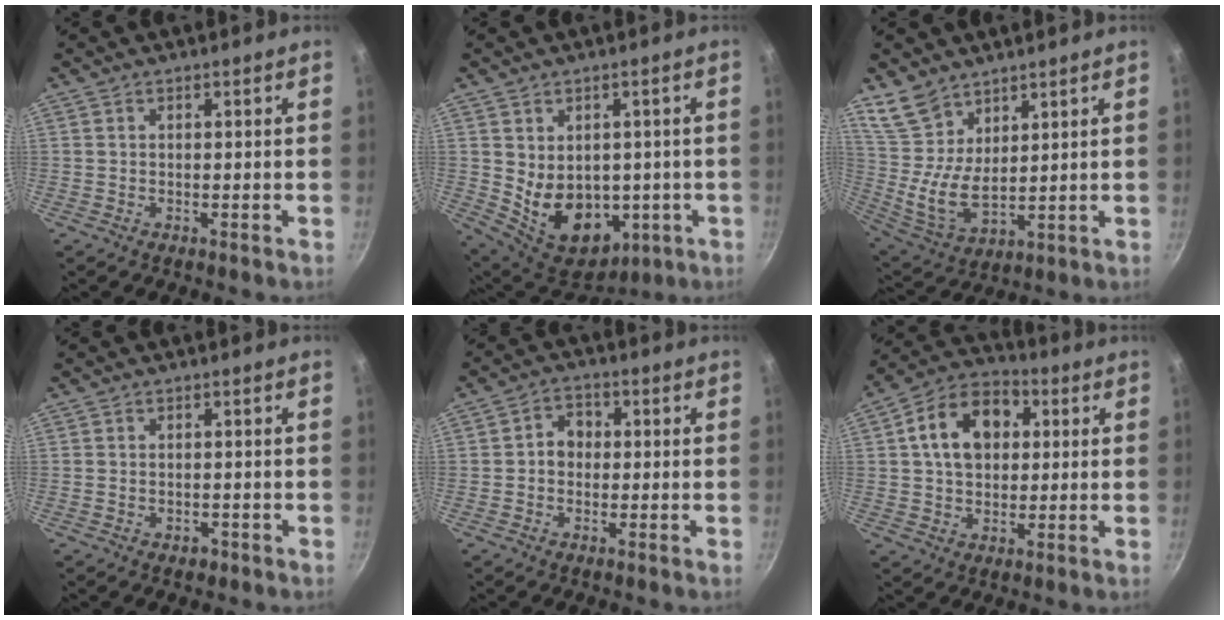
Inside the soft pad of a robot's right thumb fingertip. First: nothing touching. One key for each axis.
{"total": 14.2, "fx": -1.0, "fy": 10.7, "fz": 9.3, "tx": -0.117, "ty": -0.021, "tz": 0.018}
{"total": 10.6, "fx": 7.1, "fy": 5.7, "fz": 5.5, "tx": -0.089, "ty": -0.046, "tz": 0.152}
{"total": 1.7, "fx": -0.9, "fy": 1.1, "fz": 0.9, "tx": -0.015, "ty": 0.005, "tz": -0.009}
{"total": 4.4, "fx": -0.1, "fy": 3.7, "fz": 2.3, "tx": -0.008, "ty": 0.012, "tz": -0.009}
{"total": 13.4, "fx": 2.9, "fy": 9.6, "fz": 8.8, "tx": -0.120, "ty": 0.020, "tz": 0.032}